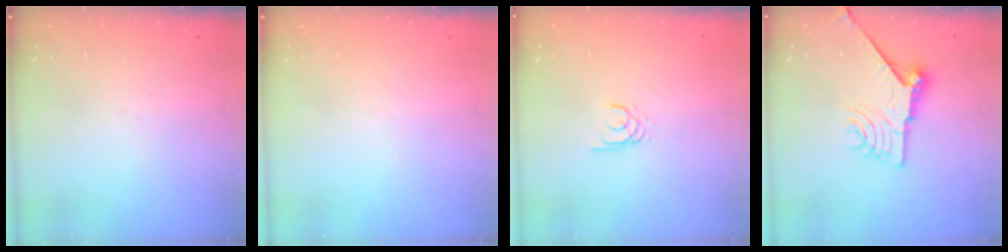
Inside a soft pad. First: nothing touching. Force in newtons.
{"total": 0.0}
{"total": 1.7, "press": 1.7, "slide": 0.2}
{"total": 12.8, "press": 12.7, "slide": 1.3}